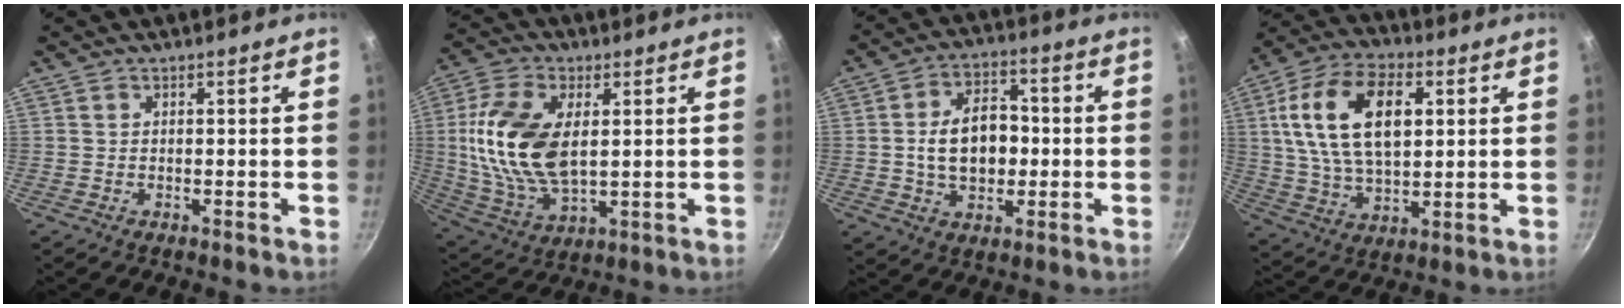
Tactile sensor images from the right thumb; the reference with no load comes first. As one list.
[{"total": 17.7, "force": [2.5, 9.9, 14.4], "torque": [-0.276, -0.004, 0.053]}, {"total": 12.0, "force": [-0.4, 8.2, 8.8], "torque": [-0.116, 0.018, -0.009]}, {"total": 19.3, "force": [4.5, 11.3, 15.0], "torque": [-0.264, 0.001, 0.078]}]